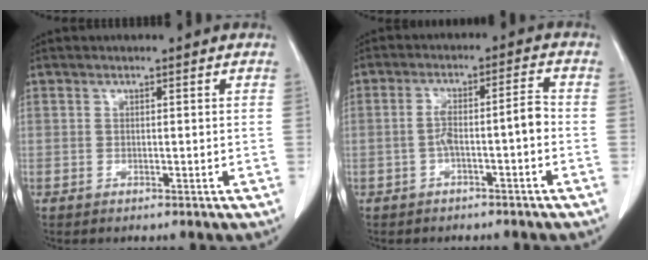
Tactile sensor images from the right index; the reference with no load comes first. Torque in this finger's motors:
{"motor_torque": [0.25, -0.18, 0.14, 0.06]}